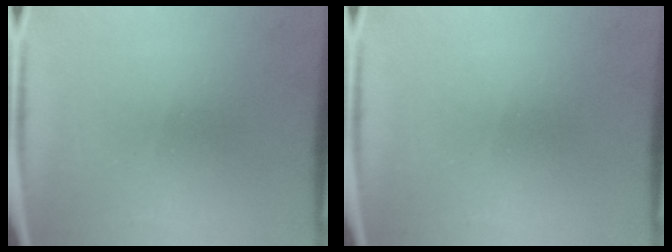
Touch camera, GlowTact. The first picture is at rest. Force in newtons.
{"total": 0.0}